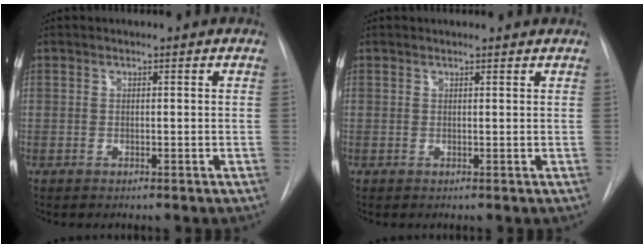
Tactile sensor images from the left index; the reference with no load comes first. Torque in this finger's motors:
{"motor_torque": [0.27, -0.23, 0.04, 0.01]}